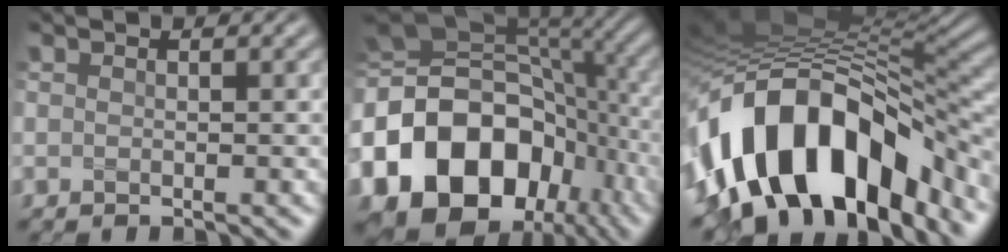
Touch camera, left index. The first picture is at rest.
{"total": 19.4, "force": [-6.3, 14.3, 11.5], "torque": [-0.240, -0.013, -0.104]}
{"total": 15.3, "force": [-7.6, 8.3, 10.4], "torque": [-0.175, 0.018, -0.134]}